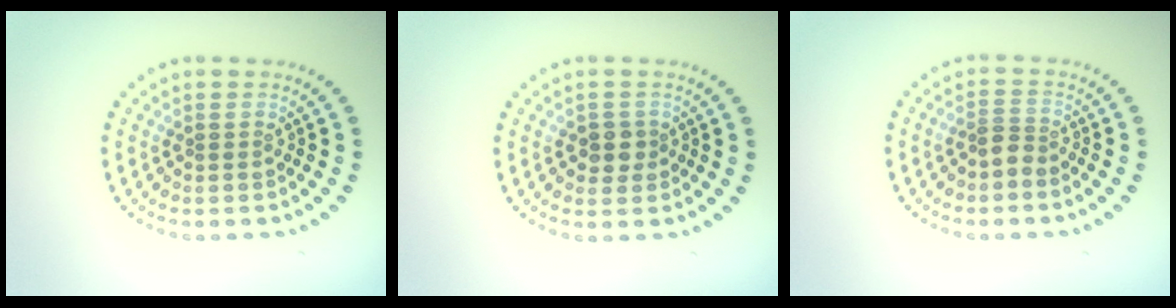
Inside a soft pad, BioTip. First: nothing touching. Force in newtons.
{"total": 1.9, "press": 1.7, "slide": 0.8}
{"total": 1.6, "press": 1.2, "slide": 1.0}